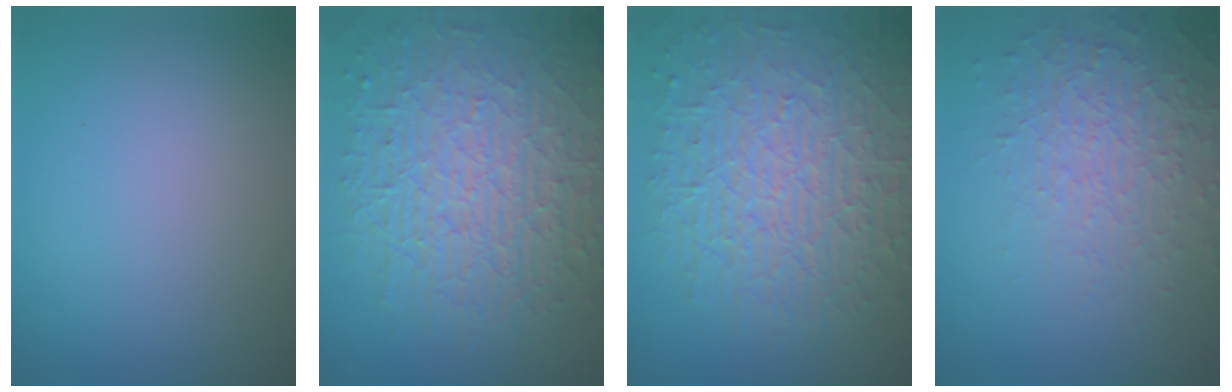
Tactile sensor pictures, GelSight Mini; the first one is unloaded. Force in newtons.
{"total": 10.5, "press": 6.9, "slide": 7.9}
{"total": 10.3, "press": 6.8, "slide": 7.7}
{"total": 5.3, "press": 3.4, "slide": 4.0}